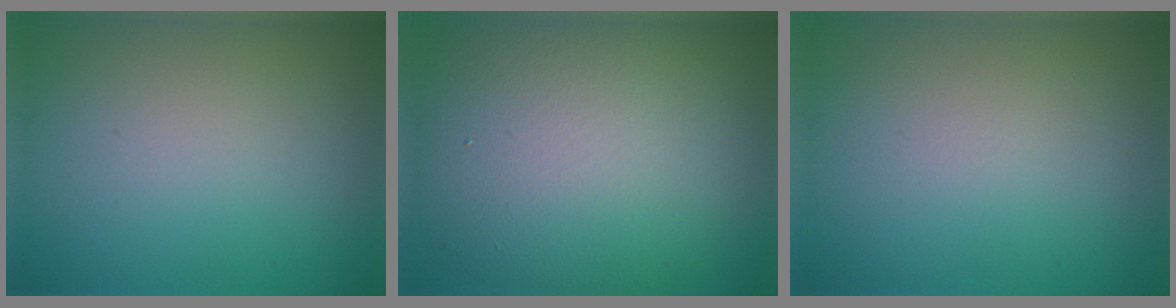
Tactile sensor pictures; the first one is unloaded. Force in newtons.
{"total": 13.7, "press": 13.6, "slide": 1.4}
{"total": 0.0}